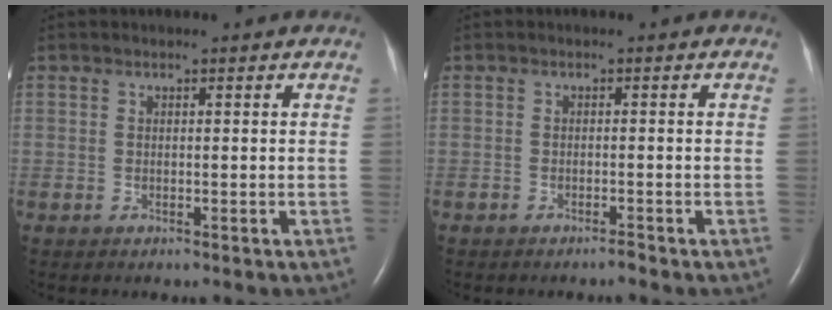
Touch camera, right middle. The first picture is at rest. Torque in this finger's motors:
{"motor_torque": [-0.07, 0.11, -0.02, 0.01]}